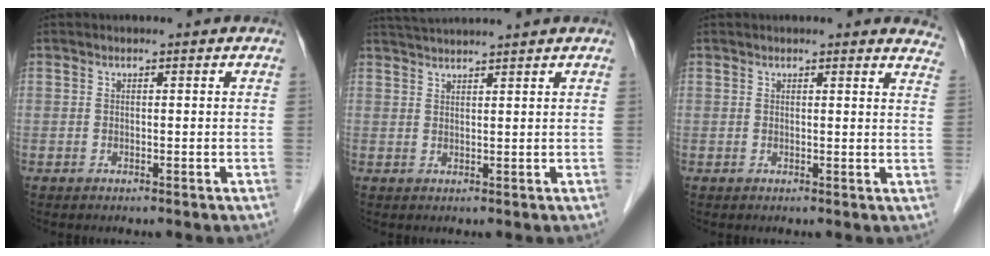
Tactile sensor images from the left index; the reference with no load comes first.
{"total": 5.1, "force": [4.6, -1.3, 1.6], "torque": [-0.027, 0.025, 0.080]}
{"total": 7.0, "force": [6.7, 1.0, 1.8], "torque": [0.006, -0.022, 0.040]}